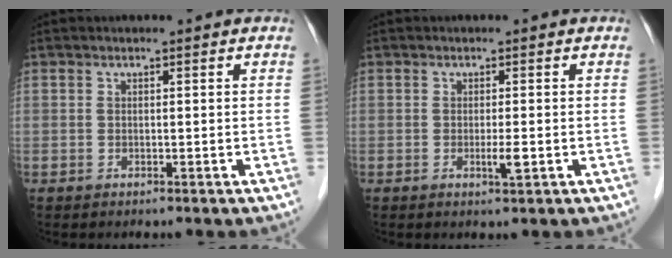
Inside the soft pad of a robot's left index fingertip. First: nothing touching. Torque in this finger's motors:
{"motor_torque": [0.58, 0.45, 0.16, 0.06]}